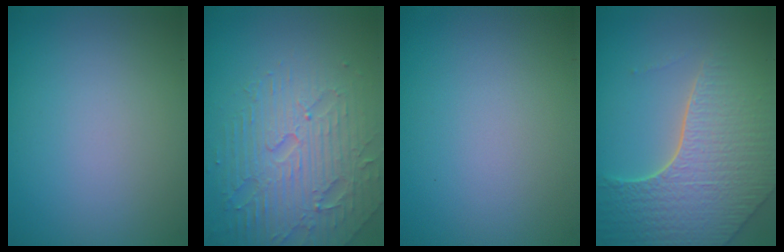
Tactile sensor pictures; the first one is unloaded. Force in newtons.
{"total": 5.1, "press": 4.9, "slide": 1.2}
{"total": 0.0}
{"total": 8.1, "press": 5.7, "slide": 5.7}